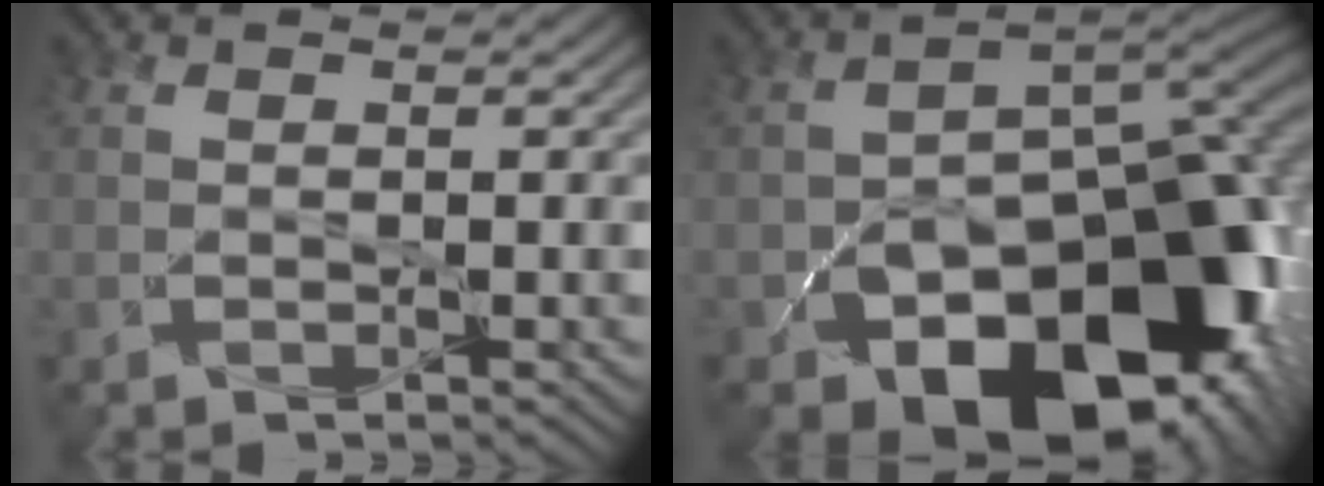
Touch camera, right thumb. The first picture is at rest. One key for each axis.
{"total": 20.5, "fx": -10.2, "fy": 12.8, "fz": 12.3, "tx": -0.154, "ty": -0.049, "tz": -0.133}